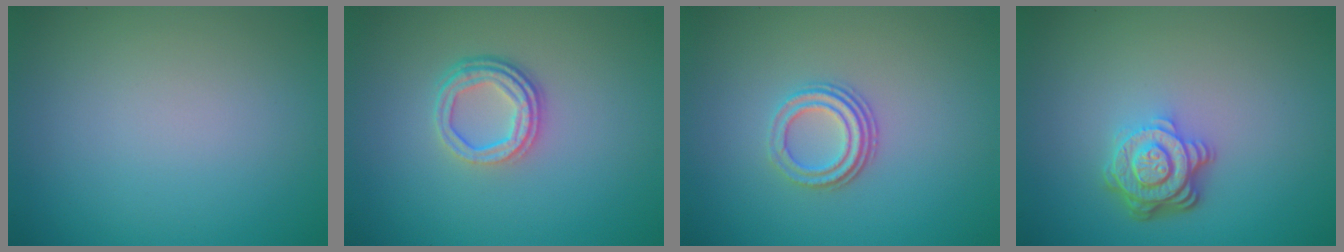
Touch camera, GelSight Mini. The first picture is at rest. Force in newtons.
{"total": 3.5, "press": 2.6, "slide": 2.3}
{"total": 2.9, "press": 2.2, "slide": 2.0}
{"total": 4.5, "press": 3.3, "slide": 3.1}